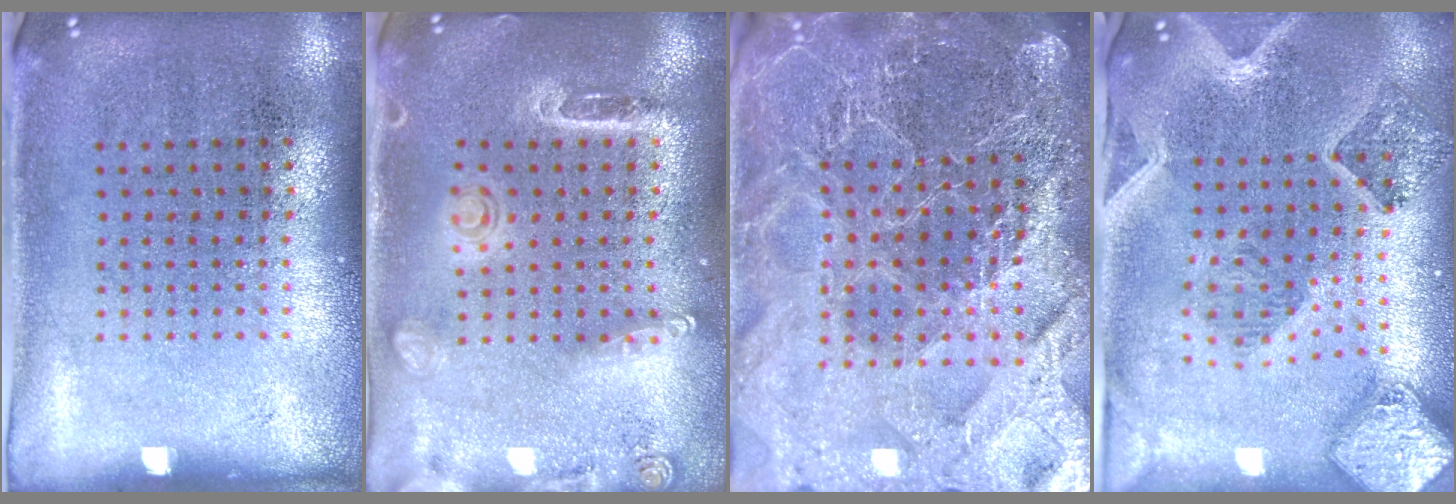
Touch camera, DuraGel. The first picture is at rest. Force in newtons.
{"total": 1.6, "press": 1.5, "slide": 0.6}
{"total": 5.9, "press": 5.1, "slide": 2.9}
{"total": 2.2, "press": 2.0, "slide": 0.9}